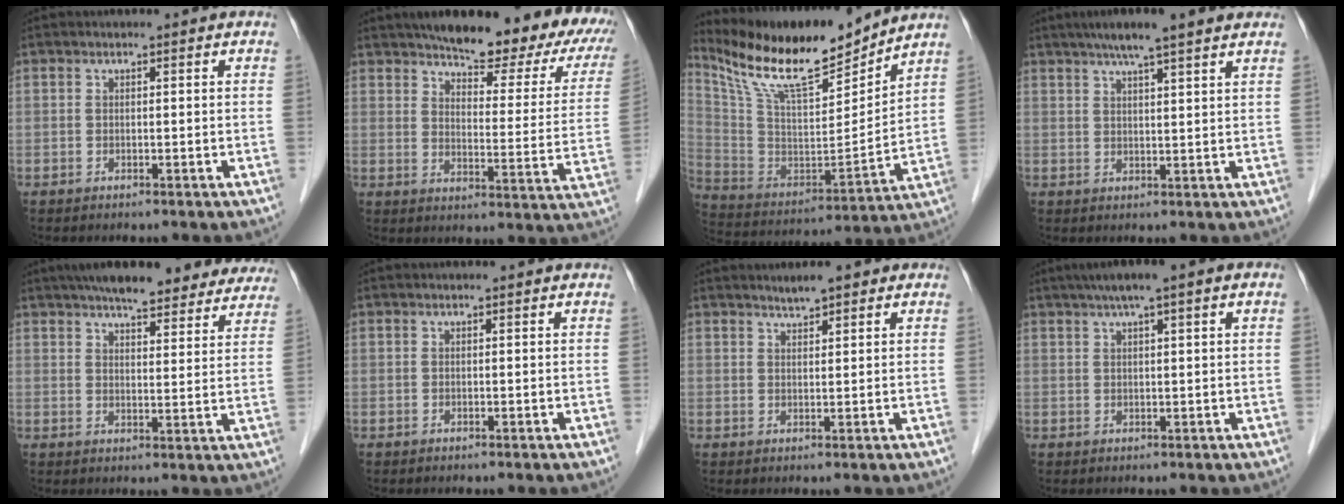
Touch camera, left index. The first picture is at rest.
{"total": 21.0, "force": [17.0, 5.6, 11.0], "torque": [-0.124, -0.014, 0.196]}
{"total": 17.2, "force": [14.8, 2.6, 8.3], "torque": [-0.165, -0.005, 0.274]}
{"total": 8.4, "force": [6.4, 0.2, 5.4], "torque": [-0.085, 0.027, 0.094]}
{"total": 19.3, "force": [16.6, 4.5, 8.6], "torque": [-0.114, 0.018, 0.206]}
{"total": 0.0}
{"total": 2.4, "force": [2.0, 0.5, 1.3], "torque": [-0.026, 0.007, 0.032]}
{"total": 6.5, "force": [3.8, 0.3, 5.3], "torque": [-0.084, 0.035, 0.058]}